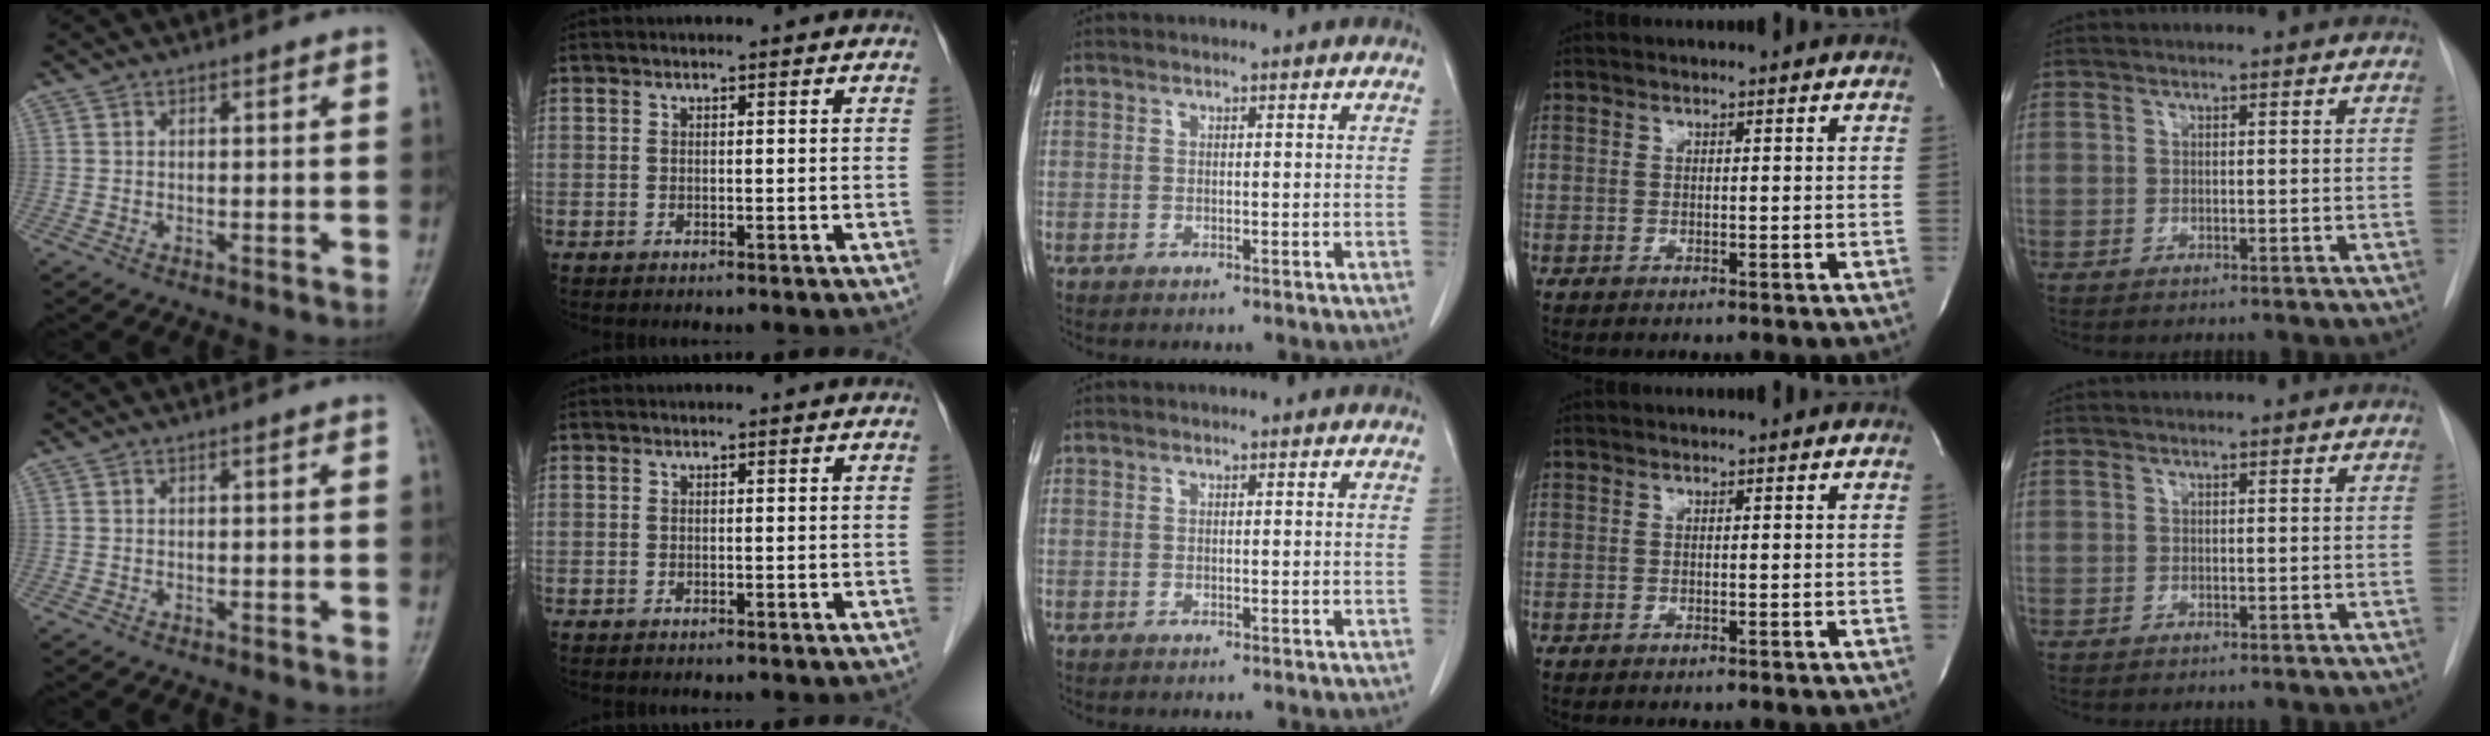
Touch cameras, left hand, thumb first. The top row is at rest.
{}